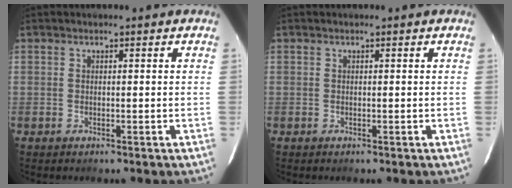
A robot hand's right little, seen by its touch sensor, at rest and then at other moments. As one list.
[{"total": 0.0}]